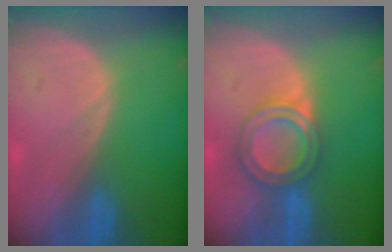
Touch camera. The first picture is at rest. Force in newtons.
{"total": 6.2, "press": 5.4, "slide": 2.9}